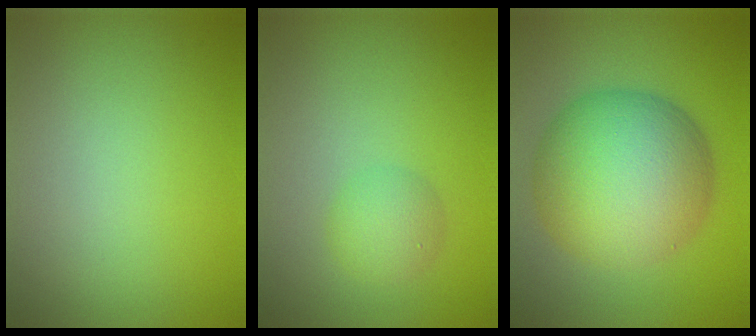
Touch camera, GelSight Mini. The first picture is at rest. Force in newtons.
{"total": 2.4, "press": 2.4, "slide": 0.0}
{"total": 12.3, "press": 12.3, "slide": 0.3}